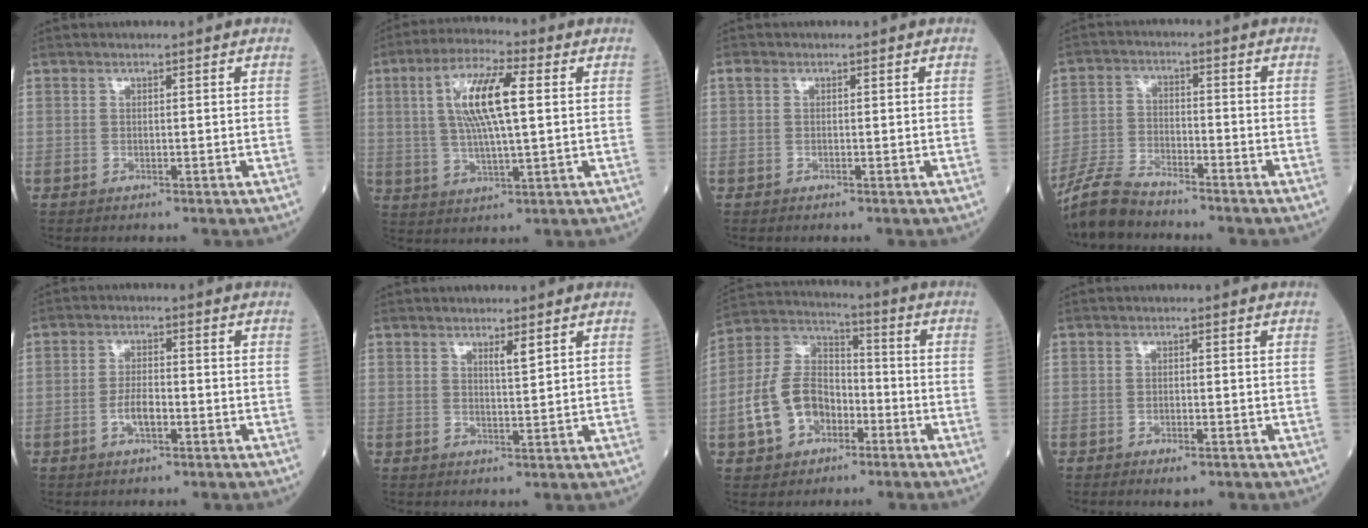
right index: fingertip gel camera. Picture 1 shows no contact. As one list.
[{"total": 11.0, "force": [2.3, 2.1, 10.6], "torque": [-0.209, 0.013, 0.041]}, {"total": 0.7, "force": [-0.2, 0.4, 0.5], "torque": [-0.012, 0.001, -0.004]}, {"total": 10.0, "force": [-9.1, 2.0, 3.4], "torque": [-0.074, -0.015, -0.177]}, {"total": 3.5, "force": [-1.3, 1.2, 3.0], "torque": [-0.059, 0.003, -0.023]}, {"total": 1.0, "force": [0.7, -0.1, 0.7], "torque": [-0.014, -0.006, 0.013]}, {"total": 11.6, "force": [-4.3, 8.1, 7.2], "torque": [-0.173, 0.028, -0.077]}, {"total": 2.2, "force": [-1.4, 0.7, 1.6], "torque": [-0.024, -0.002, -0.017]}]